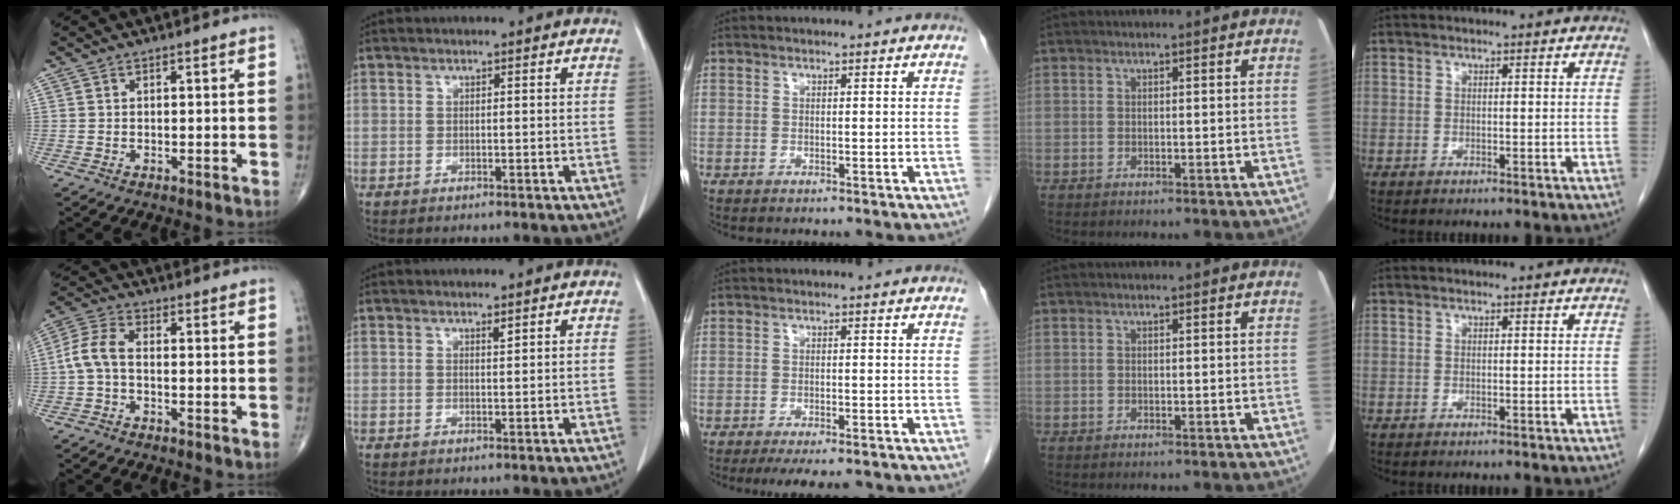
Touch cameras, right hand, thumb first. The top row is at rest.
{"thumb": {"total": 5.7, "force": [-0.9, 3.1, 4.8], "torque": [-0.108, 0.019, -0.028]}, "index": {"total": 0.7, "force": [0.6, 0.0, 0.4], "torque": [-0.010, -0.005, 0.009]}, "middle": {"total": 8.0, "force": [-6.8, 1.7, 3.8], "torque": [-0.048, -0.012, -0.094]}}